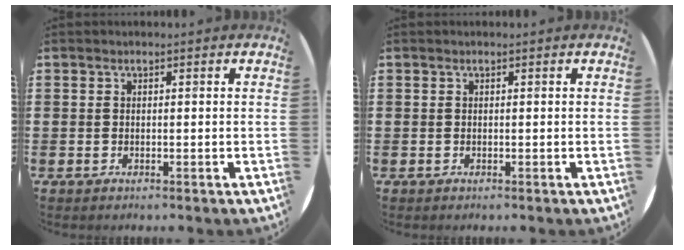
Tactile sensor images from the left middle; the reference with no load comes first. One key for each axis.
{"total": 0.0}